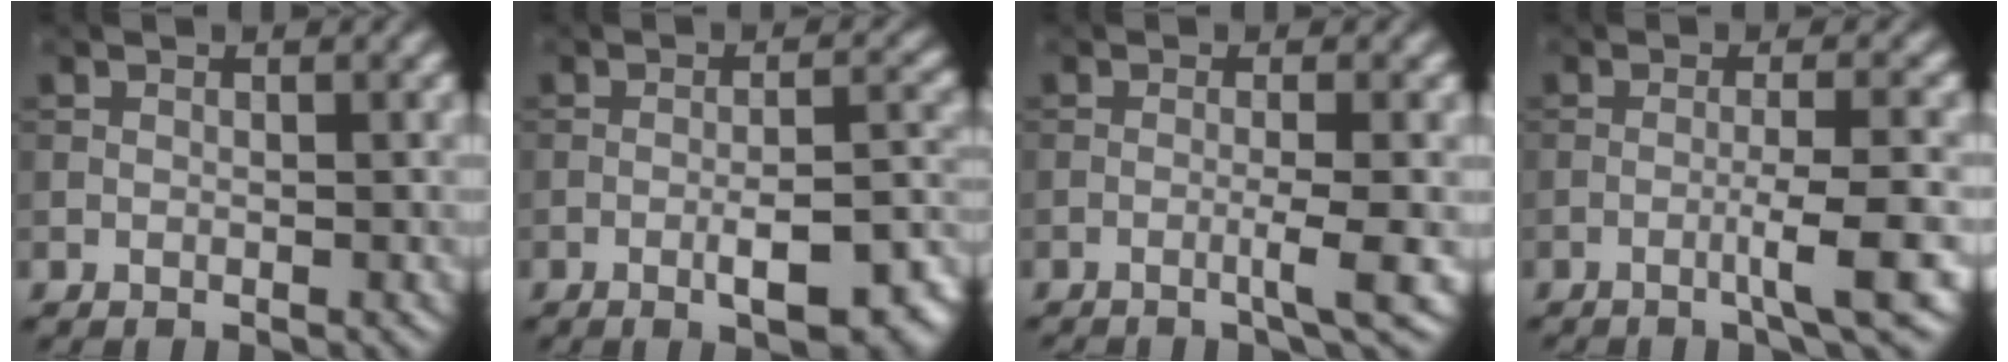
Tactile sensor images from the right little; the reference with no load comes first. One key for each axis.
{"total": 7.4, "fx": -3.4, "fy": 2.1, "fz": 6.2, "tx": -0.093, "ty": -0.001, "tz": -0.046}
{"total": 2.8, "fx": -0.9, "fy": 0.3, "fz": 2.7, "tx": -0.038, "ty": 0.002, "tz": -0.026}
{"total": 4.3, "fx": -1.6, "fy": 0.3, "fz": 4.0, "tx": -0.055, "ty": 0.010, "tz": -0.042}